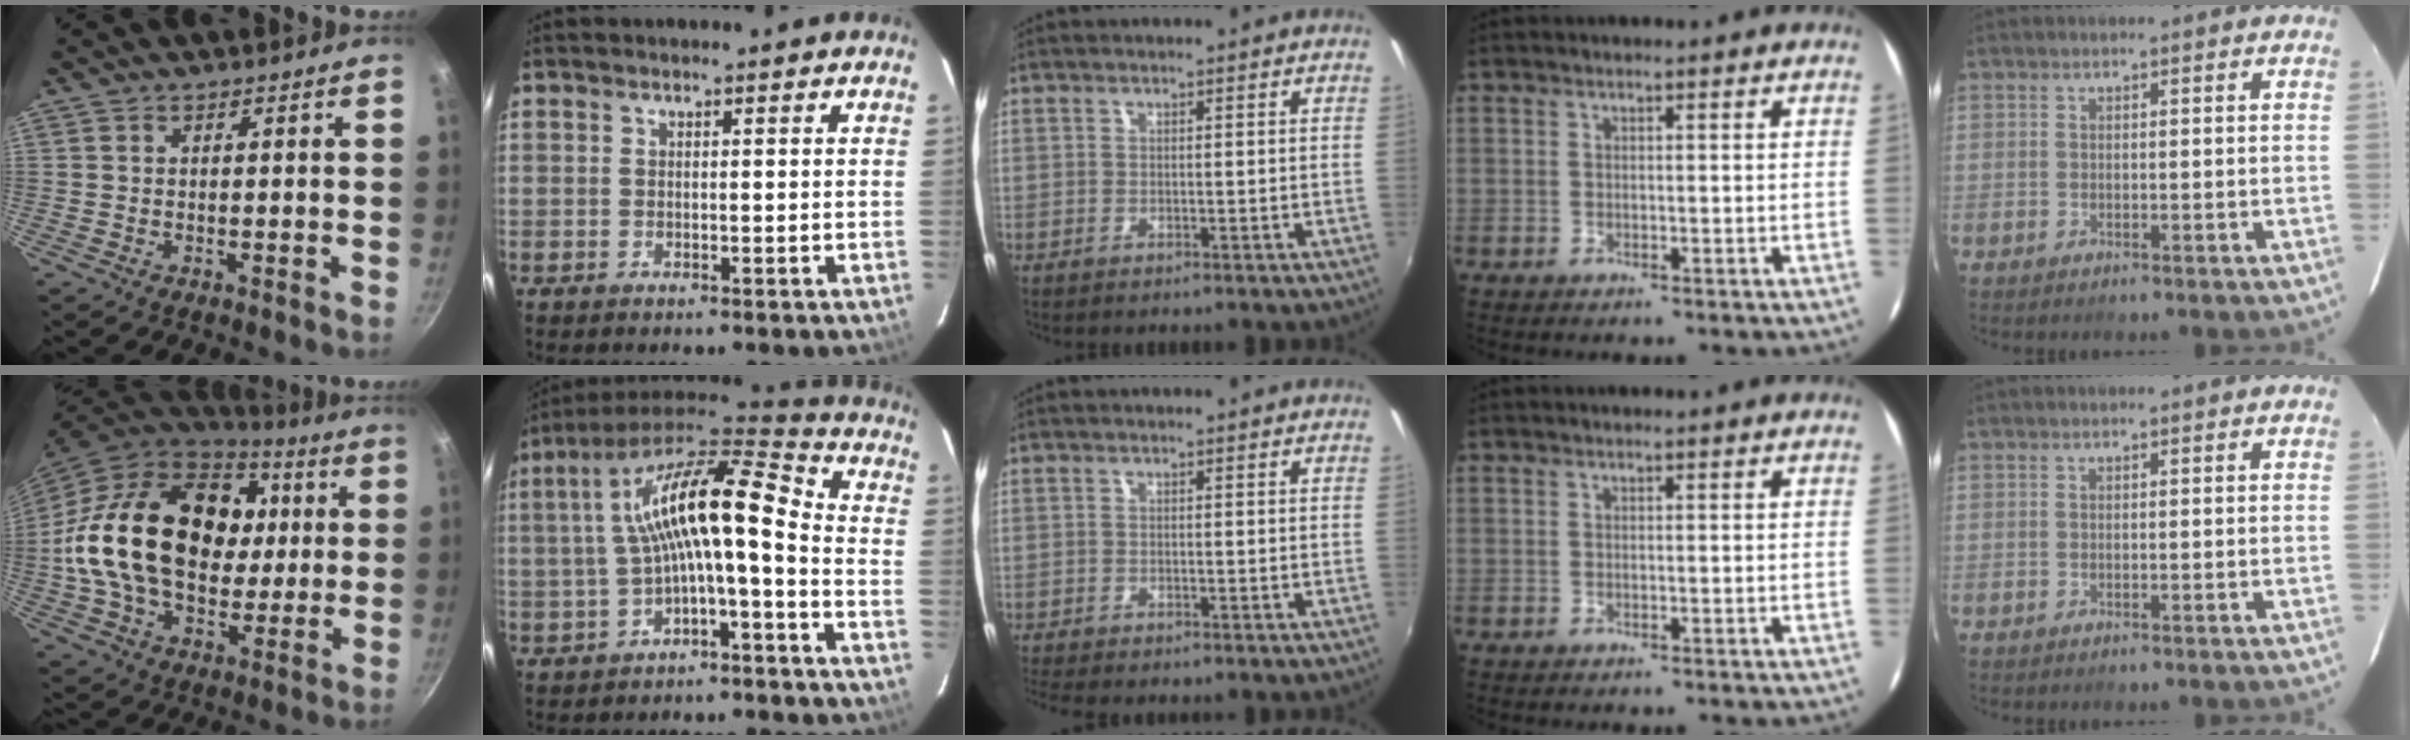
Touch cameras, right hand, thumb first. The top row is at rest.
{"thumb": {"total": 30.1, "force": [3.1, 20.7, 21.6], "torque": [-0.366, 0.024, 0.053]}, "index": {"total": 16.1, "force": [-1.7, 4.0, 15.5], "torque": [-0.293, 0.027, -0.035]}, "middle": {"total": 3.6, "force": [-2.9, 0.9, 2.0], "torque": [-0.043, -0.021, -0.047]}}